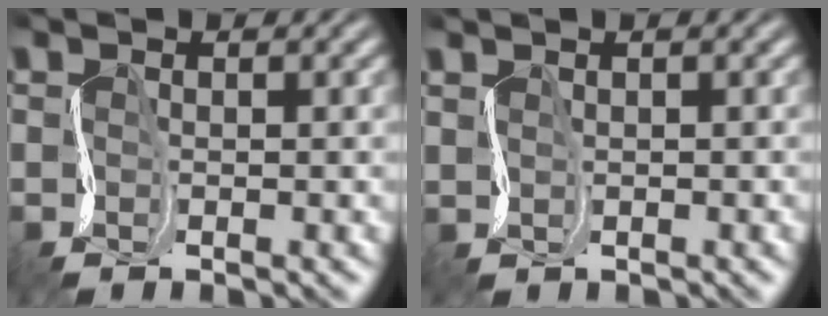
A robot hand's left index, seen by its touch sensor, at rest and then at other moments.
{"total": 1.2, "force": [1.1, 0.2, -0.3], "torque": [0.008, 0.007, 0.023]}